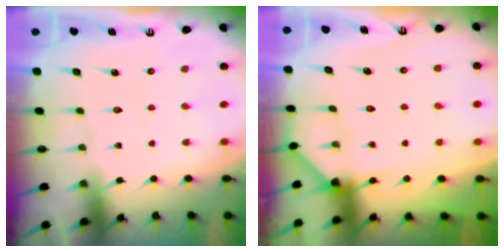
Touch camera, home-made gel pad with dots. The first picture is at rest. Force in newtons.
{"total": 2.8, "press": 2.8, "slide": 0.2}